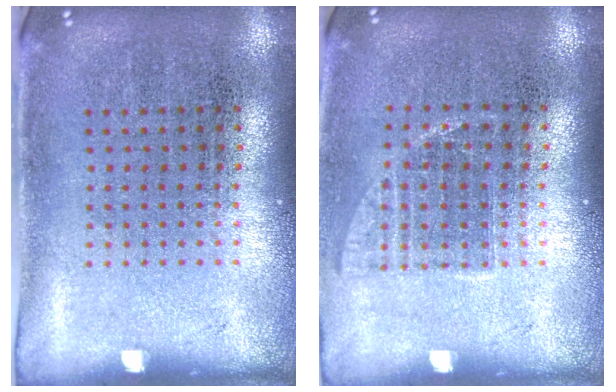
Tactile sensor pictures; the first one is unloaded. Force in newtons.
{"total": 0.8, "press": 0.8, "slide": 0.3}